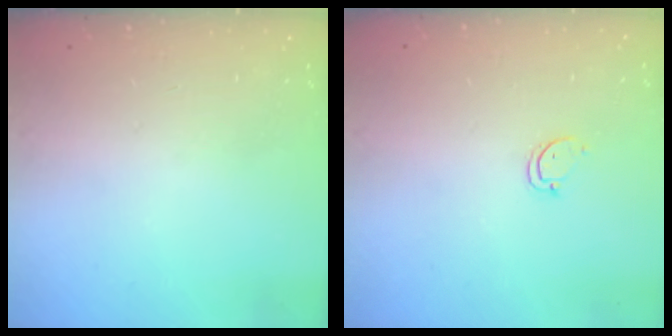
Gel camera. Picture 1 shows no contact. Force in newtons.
{"total": 2.5, "press": 2.5, "slide": 0.3}